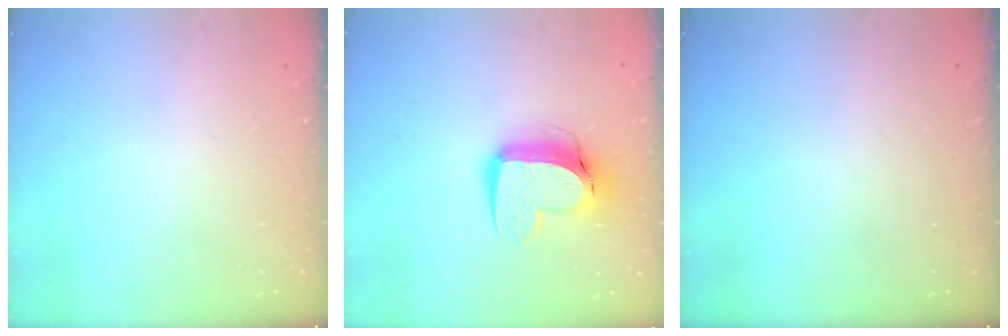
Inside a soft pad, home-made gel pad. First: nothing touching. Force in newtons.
{"total": 12.0, "press": 12.0, "slide": 1.2}
{"total": 0.0}